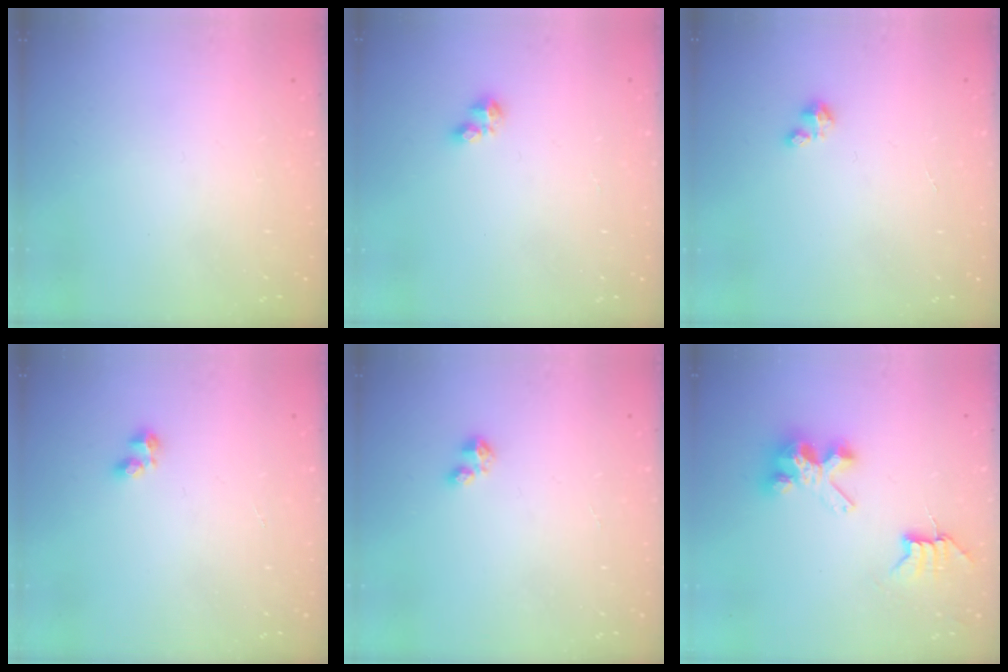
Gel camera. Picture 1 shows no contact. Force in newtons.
{"total": 4.0, "press": 3.9, "slide": 0.6}
{"total": 1.2, "press": 1.2, "slide": 0.2}
{"total": 2.2, "press": 2.1, "slide": 0.7}
{"total": 2.7, "press": 2.7, "slide": 0.4}
{"total": 7.2, "press": 7.1, "slide": 0.6}